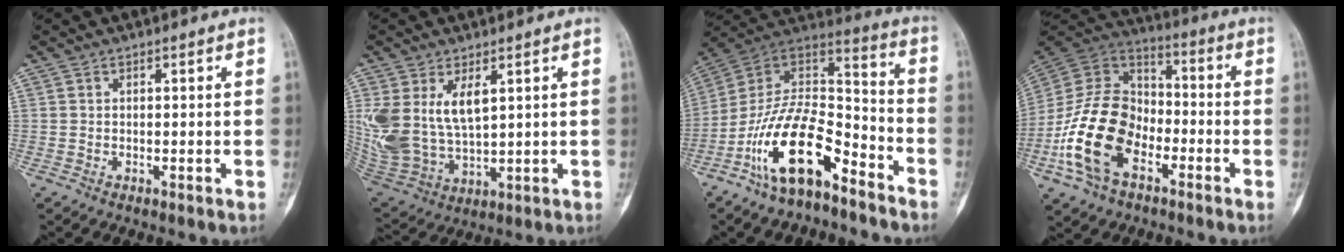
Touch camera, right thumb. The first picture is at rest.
{"total": 14.0, "force": [4.5, 7.9, 10.7], "torque": [-0.220, -0.019, 0.109]}
{"total": 18.6, "force": [-11.1, 7.9, 12.6], "torque": [-0.212, 0.095, -0.201]}
{"total": 19.1, "force": [-7.2, 12.4, 12.7], "torque": [-0.230, 0.060, -0.140]}